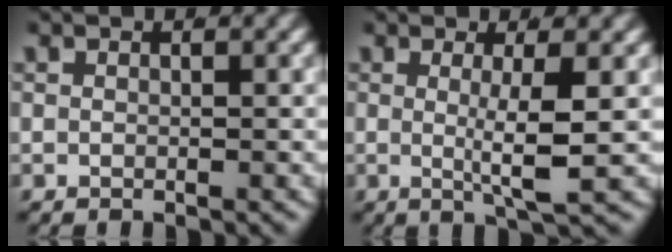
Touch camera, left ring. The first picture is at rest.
{"total": 4.2, "force": [0.1, 0.1, 4.2], "torque": [-0.069, -0.013, 0.006]}